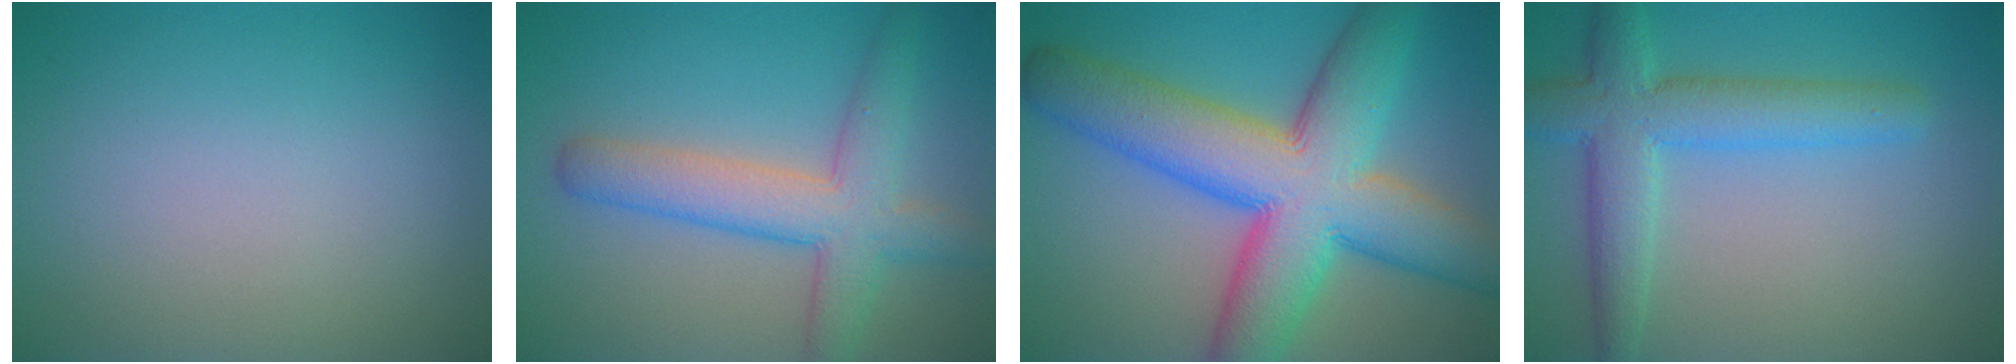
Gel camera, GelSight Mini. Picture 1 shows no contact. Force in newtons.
{"total": 5.9, "press": 5.9, "slide": 0.1}
{"total": 12.8, "press": 12.8, "slide": 0.5}
{"total": 5.5, "press": 5.5, "slide": 0.3}